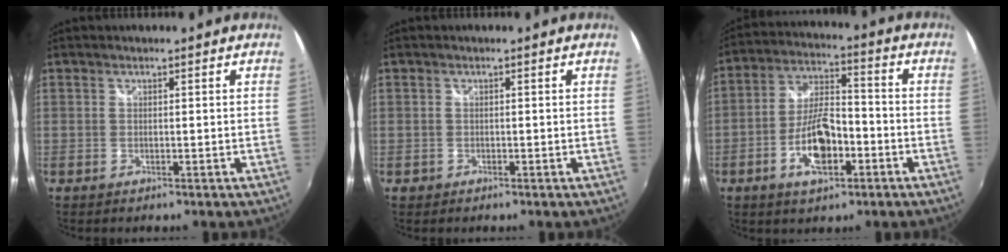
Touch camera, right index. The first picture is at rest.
{"total": 1.2, "force": [-0.5, 1.1, 0.1], "torque": [-0.006, 0.001, -0.007]}
{"total": 11.0, "force": [-4.5, 4.6, 9.0], "torque": [-0.182, 0.007, -0.075]}